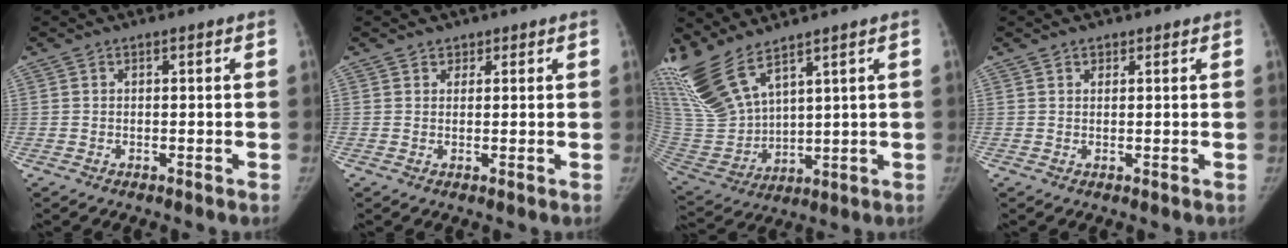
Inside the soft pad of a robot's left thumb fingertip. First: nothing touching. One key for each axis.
{"total": 1.4, "fx": 1.1, "fy": 0.9, "fz": -0.1, "tx": 0.016, "ty": -0.006, "tz": 0.014}
{"total": 14.2, "fx": 10.5, "fy": 4.5, "fz": 8.5, "tx": -0.180, "ty": -0.052, "tz": 0.231}
{"total": 1.2, "fx": 1.0, "fy": 0.6, "fz": 0.2, "tx": 0.002, "ty": -0.006, "tz": 0.017}